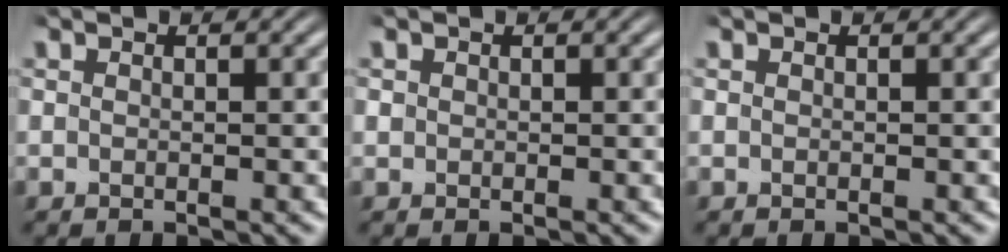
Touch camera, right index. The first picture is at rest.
{"total": 0.5, "force": [0.0, 0.5, 0.2], "torque": [-0.010, -0.002, 0.003]}
{"total": 0.0}